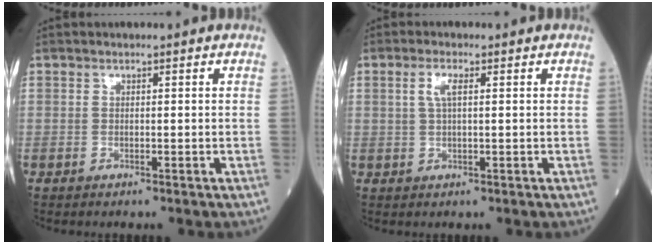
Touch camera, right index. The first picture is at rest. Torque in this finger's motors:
{"motor_torque": [0.13, 0.13, 0.03, 0.05]}